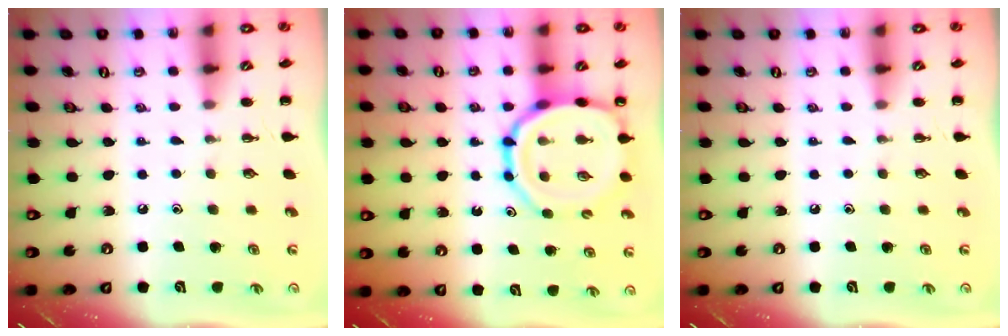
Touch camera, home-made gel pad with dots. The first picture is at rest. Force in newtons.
{"total": 13.6, "press": 13.3, "slide": 3.1}
{"total": 0.0}